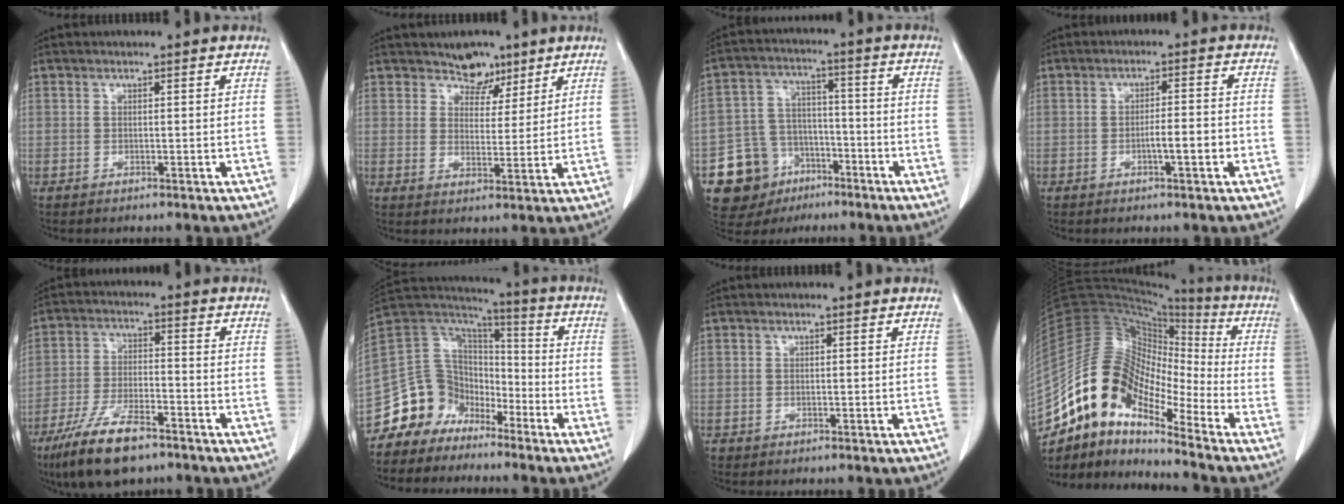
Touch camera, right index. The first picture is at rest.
{"total": 5.8, "force": [4.2, 3.8, 1.4], "torque": [-0.013, 0.001, 0.072]}
{"total": 13.0, "force": [-6.9, 10.4, 3.4], "torque": [-0.075, 0.049, -0.101]}
{"total": 4.5, "force": [-1.6, 0.7, 4.1], "torque": [-0.068, 0.006, -0.022]}
{"total": 12.5, "force": [-8.5, 3.7, 8.4], "torque": [-0.167, -0.016, -0.152]}
{"total": 13.1, "force": [-9.7, 8.6, 2.0], "torque": [-0.042, 0.072, -0.180]}
{"total": 0.6, "force": [-0.1, 0.6, 0.0], "torque": [0.003, 0.005, -0.003]}
{"total": 17.7, "force": [-11.8, 7.0, 11.1], "torque": [-0.203, 0.062, -0.216]}